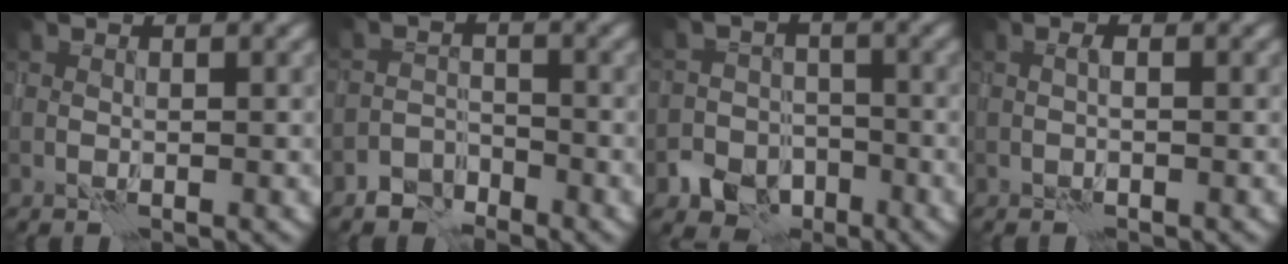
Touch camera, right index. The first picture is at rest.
{"total": 2.7, "force": [-2.4, 1.3, 0.2], "torque": [0.002, 0.003, -0.055]}
{"total": 4.3, "force": [-2.6, 3.3, 1.0], "torque": [-0.007, -0.005, -0.051]}
{"total": 0.0}